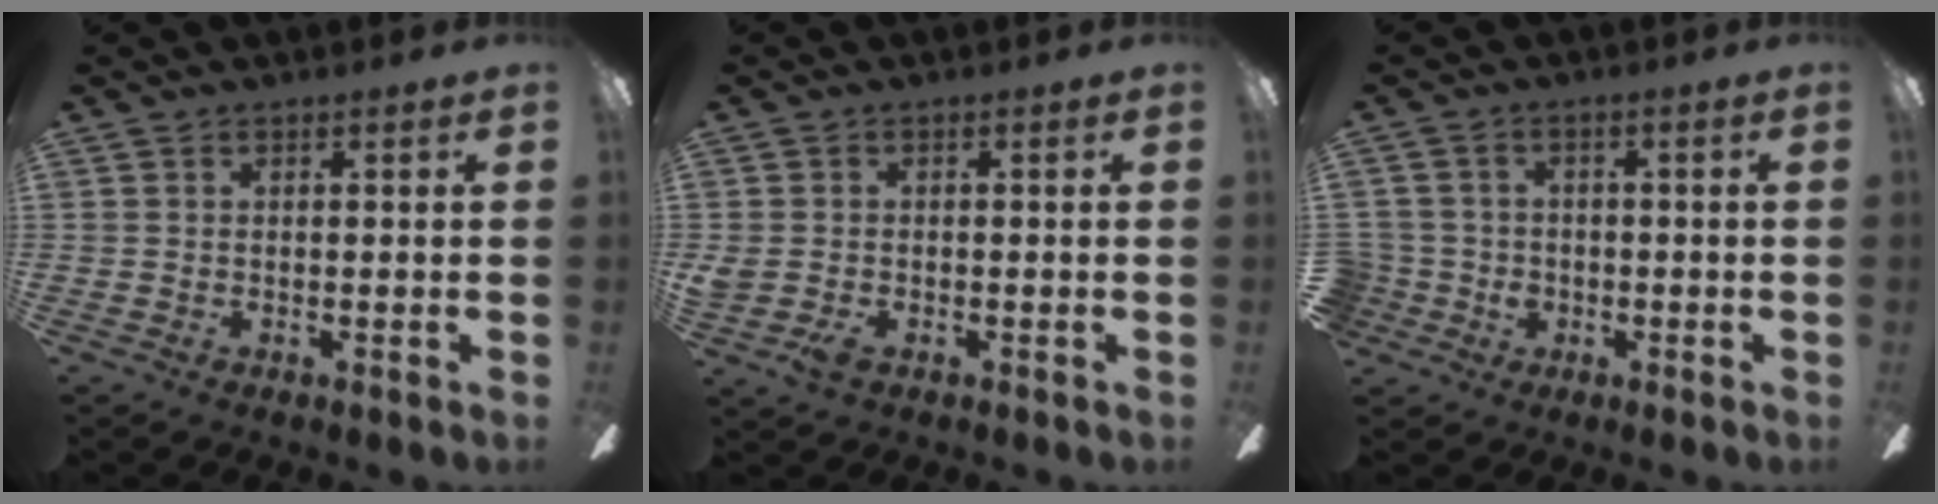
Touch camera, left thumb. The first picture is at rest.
{"total": 3.5, "force": [-1.4, 2.1, 2.4], "torque": [-0.060, -0.002, -0.029]}
{"total": 4.3, "force": [-0.4, 4.2, 0.4], "torque": [-0.024, 0.004, -0.005]}